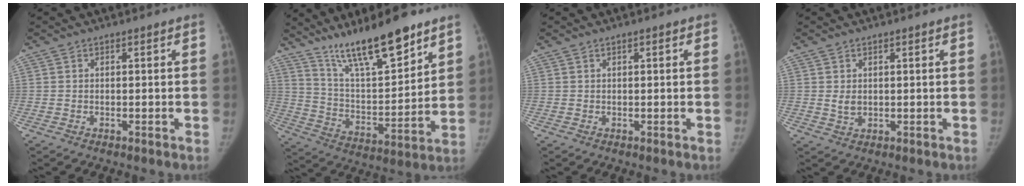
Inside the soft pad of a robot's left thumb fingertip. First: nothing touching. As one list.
[{"total": 18.2, "force": [13.4, 4.2, 11.6], "torque": [-0.163, -0.078, 0.239]}, {"total": 0.9, "force": [0.4, 0.3, 0.7], "torque": [-0.011, 0.002, 0.003]}, {"total": 2.1, "force": [0.5, 1.5, 1.4], "torque": [-0.020, -0.007, 0.014]}]